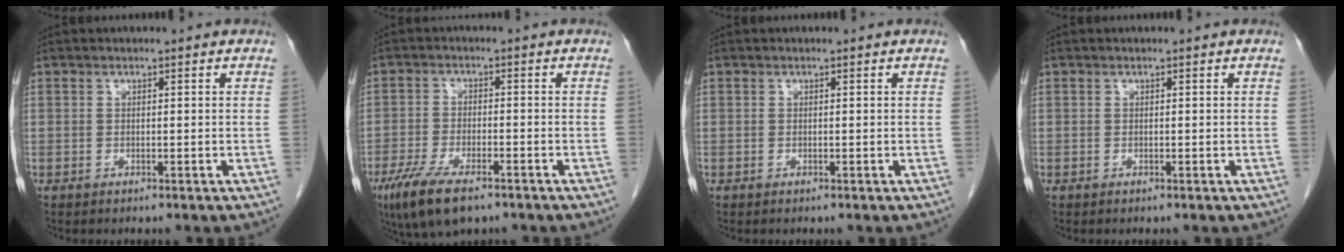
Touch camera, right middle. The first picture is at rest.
{"total": 9.1, "force": [-6.0, 2.8, 6.3], "torque": [-0.118, -0.018, -0.100]}
{"total": 0.0}
{"total": 0.0}